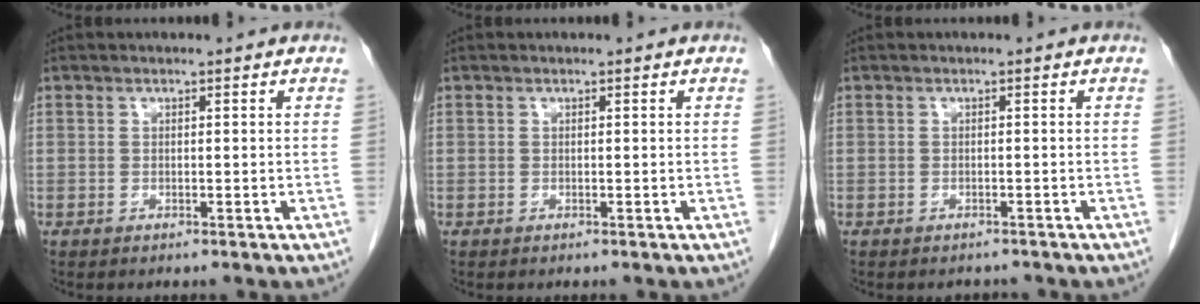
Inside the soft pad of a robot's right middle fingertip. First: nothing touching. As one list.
[{"total": 0.0}, {"total": 1.6, "force": [-1.4, 0.6, 0.0], "torque": [-0.003, -0.001, -0.020]}]